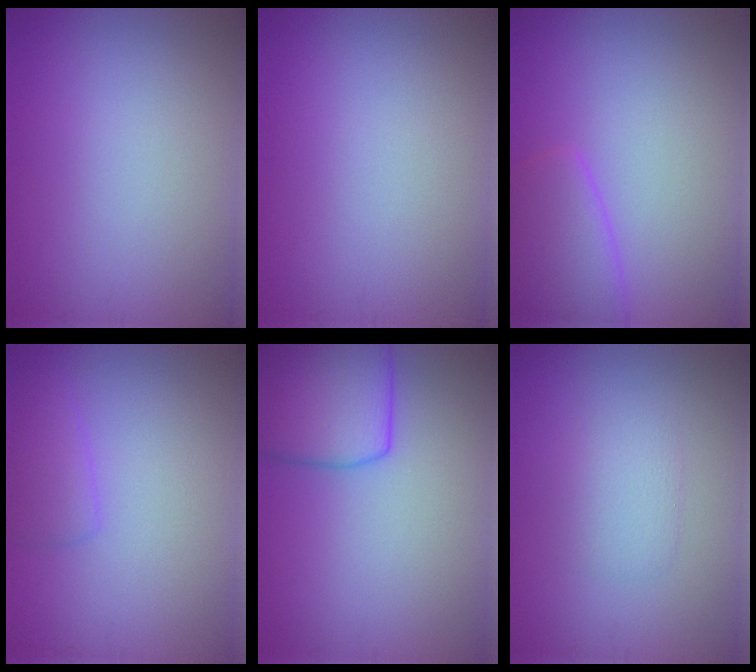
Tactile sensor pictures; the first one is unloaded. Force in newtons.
{"total": 0.0}
{"total": 3.7, "press": 3.6, "slide": 0.2}
{"total": 1.9, "press": 1.9, "slide": 0.2}
{"total": 6.4, "press": 6.4, "slide": 0.3}
{"total": 1.9, "press": 1.9, "slide": 0.0}